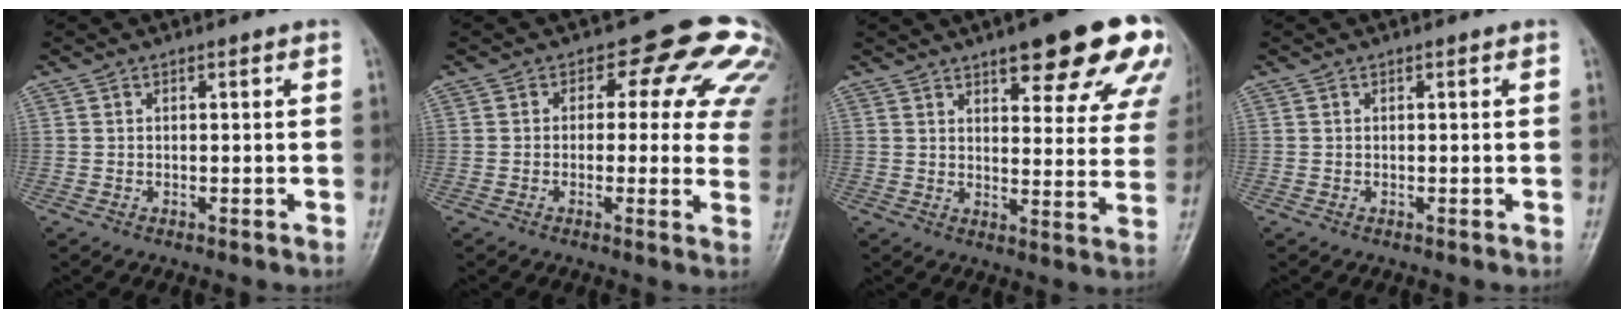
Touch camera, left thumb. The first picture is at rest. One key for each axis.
{"total": 13.6, "fx": 5.5, "fy": 7.9, "fz": 9.6, "tx": -0.057, "ty": -0.012, "tz": 0.039}
{"total": 19.5, "fx": 12.1, "fy": 6.0, "fz": 14.1, "tx": -0.139, "ty": -0.041, "tz": 0.146}
{"total": 0.0}